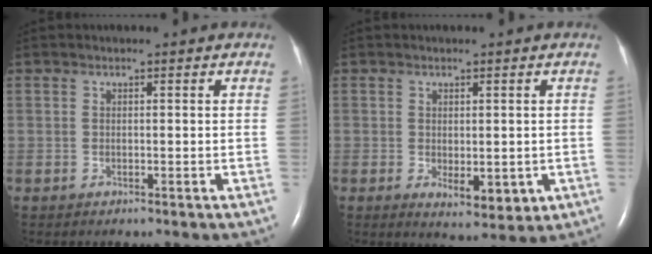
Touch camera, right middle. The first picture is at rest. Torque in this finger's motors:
{"motor_torque": [0.67, -0.35, 0.07, 0.04]}